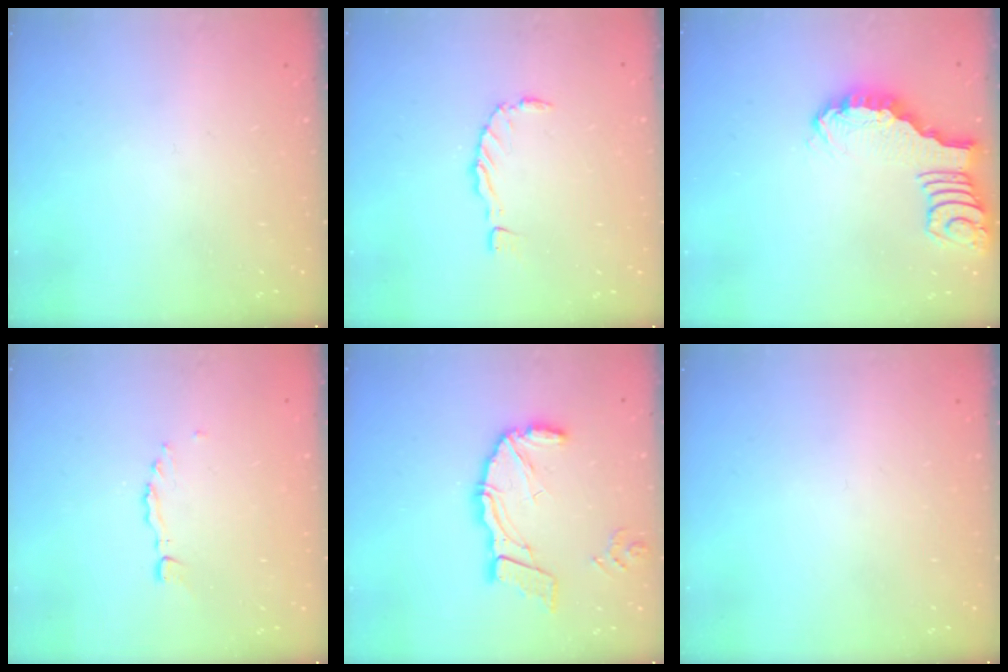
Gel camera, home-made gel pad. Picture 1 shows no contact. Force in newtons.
{"total": 0.0}
{"total": 2.8, "press": 2.7, "slide": 0.4}
{"total": 0.0}
{"total": 13.8, "press": 13.7, "slide": 1.9}
{"total": 0.0}